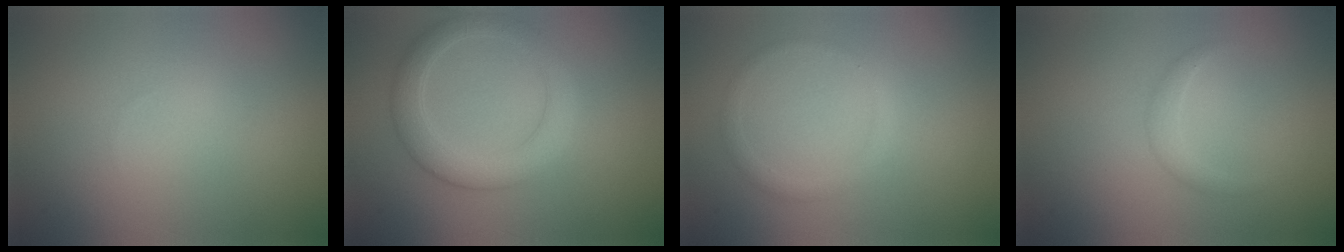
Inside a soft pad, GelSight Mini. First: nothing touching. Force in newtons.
{"total": 4.1, "press": 4.0, "slide": 0.3}
{"total": 1.2, "press": 1.2, "slide": 0.1}
{"total": 1.1, "press": 1.1, "slide": 0.0}